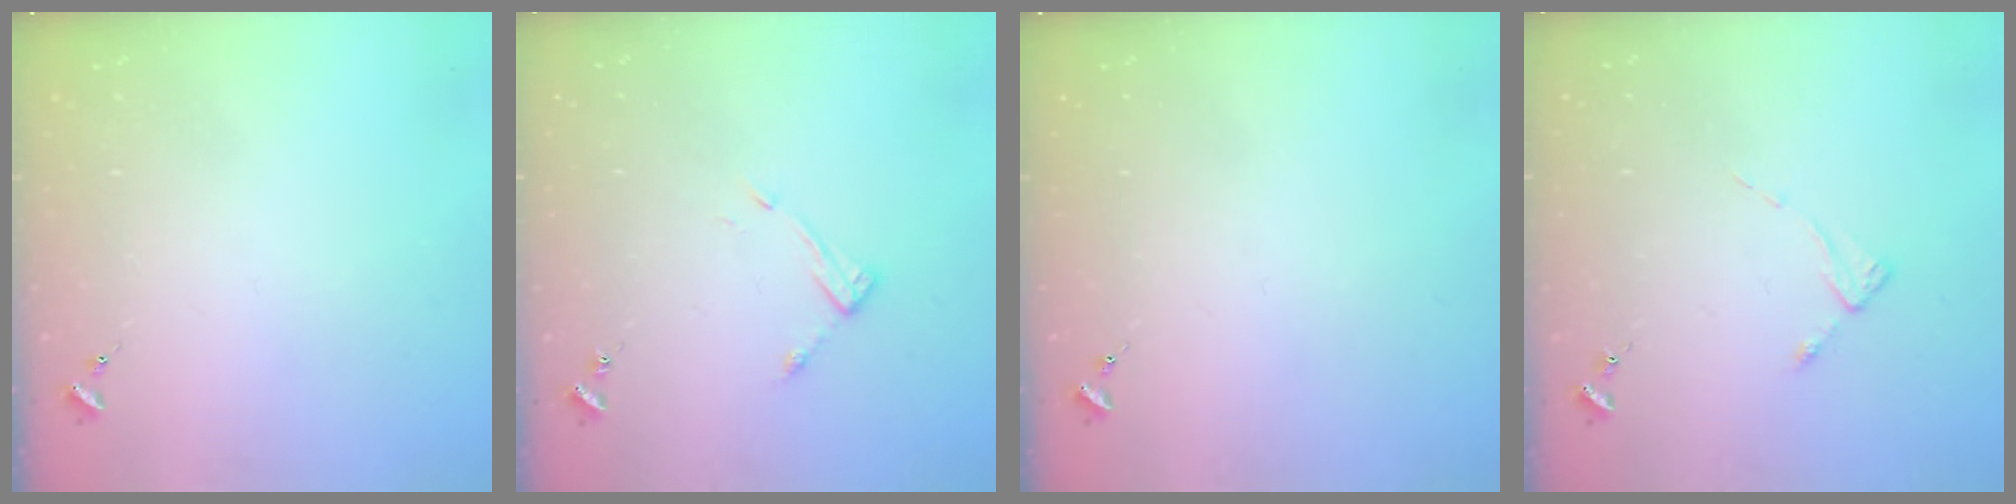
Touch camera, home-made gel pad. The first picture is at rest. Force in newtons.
{"total": 7.9, "press": 7.9, "slide": 0.3}
{"total": 0.0}
{"total": 2.2, "press": 2.2, "slide": 0.4}